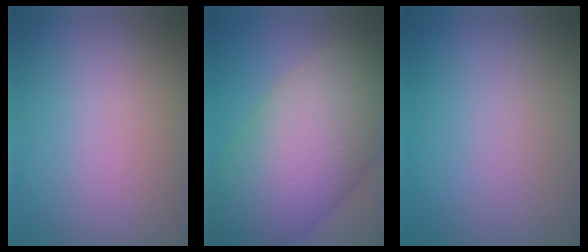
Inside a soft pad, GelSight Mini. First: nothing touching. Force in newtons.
{"total": 13.4, "press": 13.4, "slide": 0.5}
{"total": 0.0}